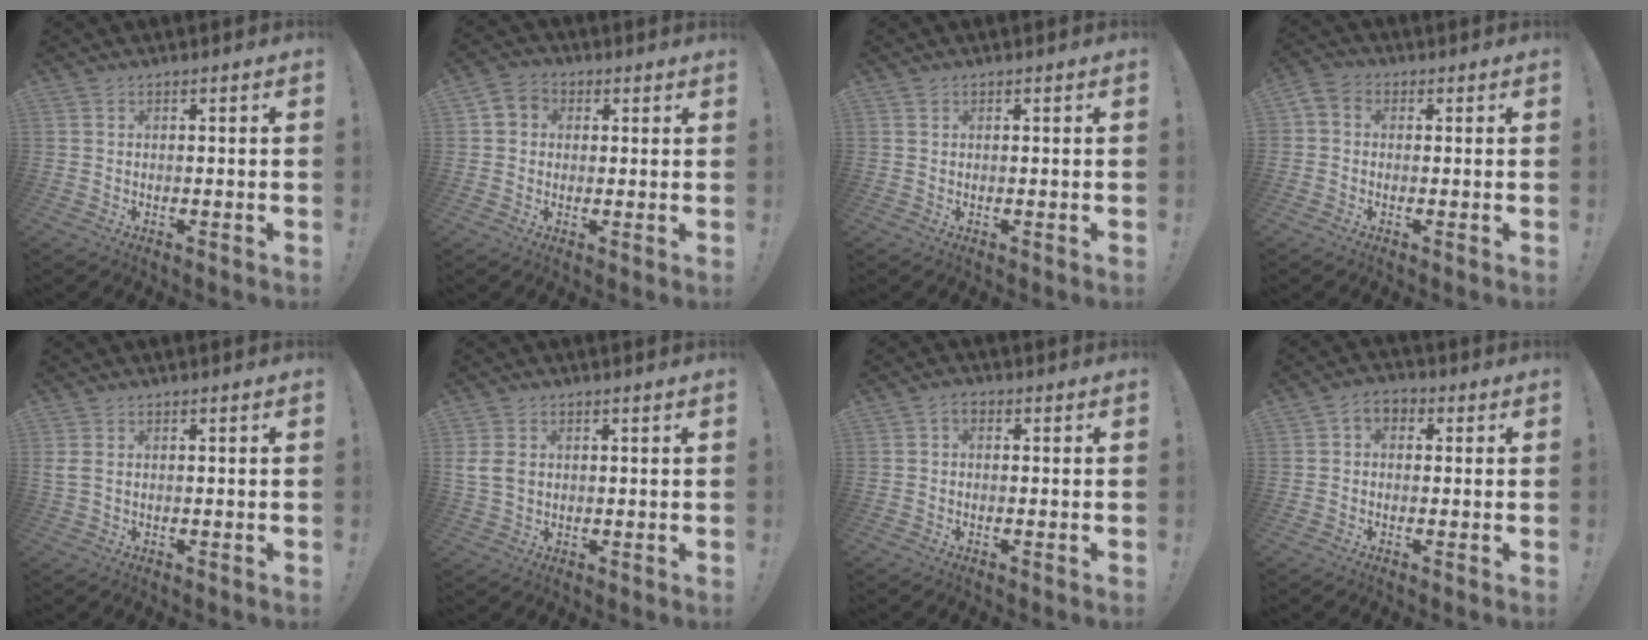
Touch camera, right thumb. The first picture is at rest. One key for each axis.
{"total": 4.7, "fx": 0.6, "fy": 4.4, "fz": 1.7, "tx": -0.028, "ty": 0.008, "tz": 0.014}
{"total": 0.5, "fx": 0.4, "fy": 0.3, "fz": 0.1, "tx": 0.006, "ty": -0.003, "tz": 0.005}
{"total": 3.1, "fx": -0.5, "fy": 2.7, "fz": 1.6, "tx": -0.025, "ty": 0.007, "tz": -0.007}
{"total": 2.2, "fx": 0.8, "fy": 1.3, "fz": 1.7, "tx": -0.030, "ty": 0.003, "tz": 0.015}
{"total": 5.0, "fx": 1.3, "fy": 3.7, "fz": 3.1, "tx": -0.054, "ty": -0.003, "tz": 0.027}
{"total": 2.4, "fx": 0.0, "fy": 1.7, "fz": 1.6, "tx": -0.028, "ty": 0.004, "tz": 0.000}
{"total": 4.1, "fx": 0.0, "fy": 3.4, "fz": 2.3, "tx": -0.040, "ty": 0.010, "tz": 0.001}